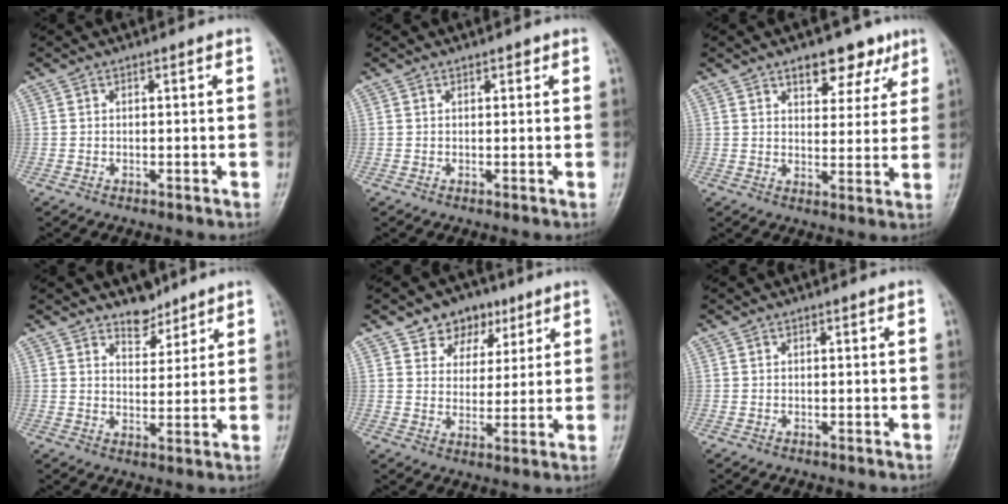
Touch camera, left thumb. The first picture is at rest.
{"total": 0.9, "force": [0.6, 0.5, 0.4], "torque": [0.002, -0.003, 0.005]}
{"total": 8.5, "force": [5.3, 4.7, 4.6], "torque": [-0.024, -0.024, 0.072]}
{"total": 4.9, "force": [4.0, 2.5, 1.1], "torque": [0.009, -0.032, 0.067]}
{"total": 8.5, "force": [5.1, 6.3, 2.7], "torque": [-0.004, -0.019, 0.082]}
{"total": 0.0}